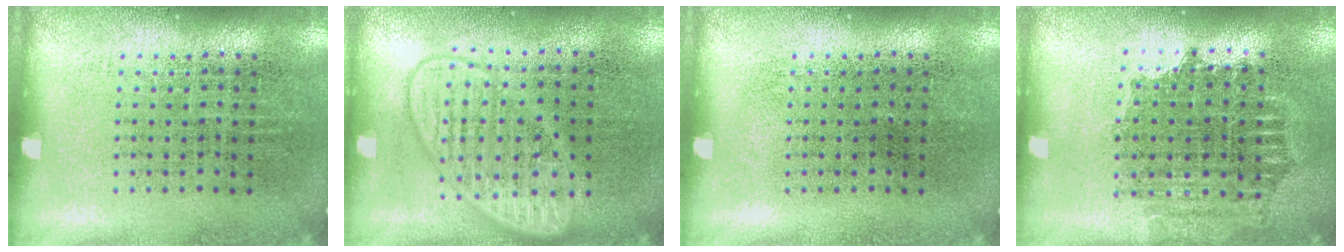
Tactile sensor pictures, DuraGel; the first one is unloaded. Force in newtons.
{"total": 2.4, "press": 2.4, "slide": 0.3}
{"total": 0.0}
{"total": 1.6, "press": 1.3, "slide": 0.8}